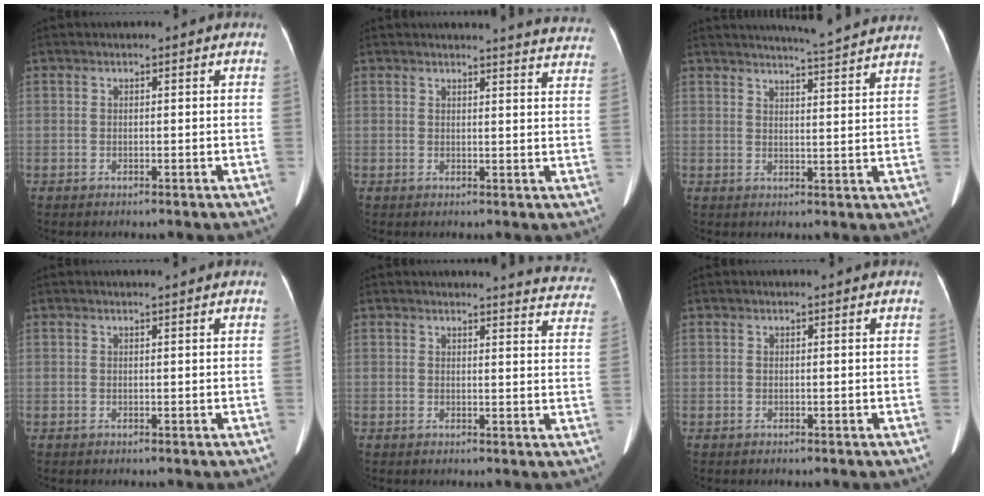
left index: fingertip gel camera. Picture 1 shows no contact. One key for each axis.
{"total": 12.4, "fx": 12.3, "fy": 0.6, "fz": 2.0, "tx": 0.002, "ty": -0.070, "tz": 0.101}
{"total": 11.0, "fx": 10.4, "fy": -1.2, "fz": 3.4, "tx": -0.058, "ty": -0.012, "tz": 0.122}
{"total": 0.7, "fx": 0.7, "fy": -0.1, "fz": 0.3, "tx": -0.009, "ty": 0.001, "tz": 0.015}
{"total": 10.6, "fx": 10.5, "fy": 1.1, "fz": 0.9, "tx": 0.019, "ty": -0.069, "tz": 0.078}
{"total": 0.0}